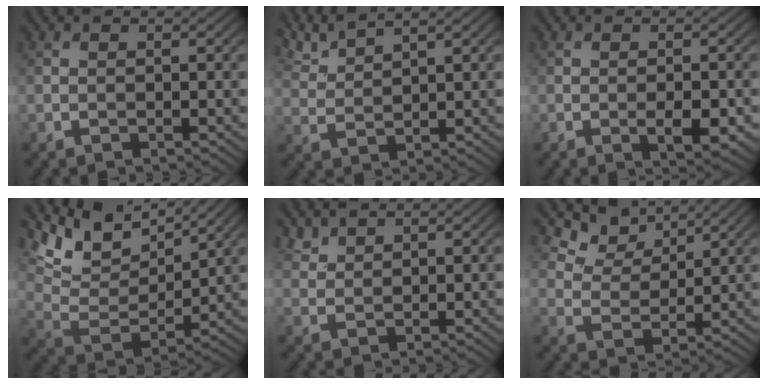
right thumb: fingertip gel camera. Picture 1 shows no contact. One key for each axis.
{"total": 4.2, "fx": 3.4, "fy": 0.7, "fz": 2.4, "tx": -0.057, "ty": 0.009, "tz": 0.077}
{"total": 3.9, "fx": -1.4, "fy": 1.2, "fz": 3.5, "tx": -0.053, "ty": -0.001, "tz": -0.017}
{"total": 11.7, "fx": 8.2, "fy": 4.7, "fz": 7.0, "tx": -0.171, "ty": -0.001, "tz": 0.143}
{"total": 2.5, "fx": 2.3, "fy": 0.6, "fz": 0.8, "tx": -0.023, "ty": 0.002, "tz": 0.054}
{"total": 6.5, "fx": 5.1, "fy": 3.0, "fz": 2.9, "tx": -0.069, "ty": -0.002, "tz": 0.107}